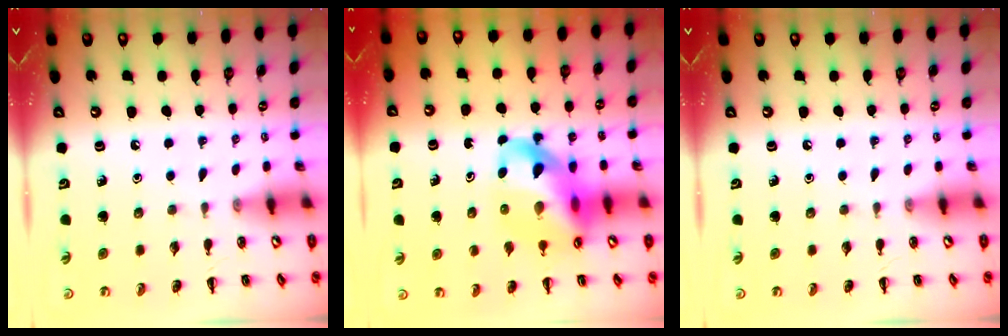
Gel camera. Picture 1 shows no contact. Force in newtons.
{"total": 18.0, "press": 17.3, "slide": 4.8}
{"total": 0.0}